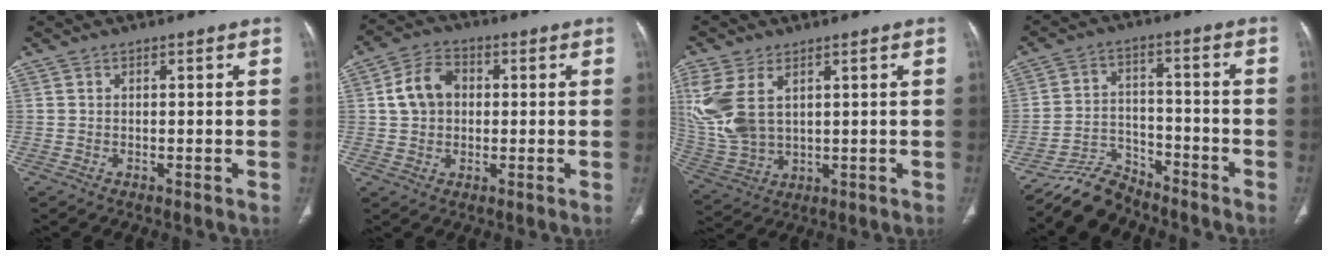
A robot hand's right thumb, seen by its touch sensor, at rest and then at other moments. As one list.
[{"total": 7.6, "force": [0.9, 6.0, 4.6], "torque": [-0.072, 0.014, 0.011]}, {"total": 12.9, "force": [4.1, 7.7, 9.5], "torque": [-0.223, -0.007, 0.098]}, {"total": 7.5, "force": [-7.1, 2.6, 0.0], "torque": [0.014, 0.056, -0.133]}]